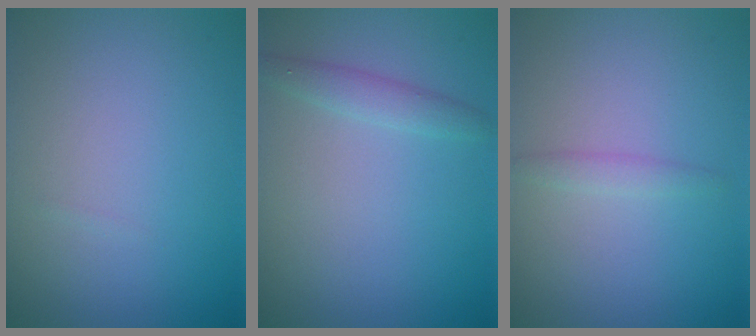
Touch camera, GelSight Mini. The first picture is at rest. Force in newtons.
{"total": 1.6, "press": 1.6, "slide": 0.0}
{"total": 1.0, "press": 1.0, "slide": 0.0}